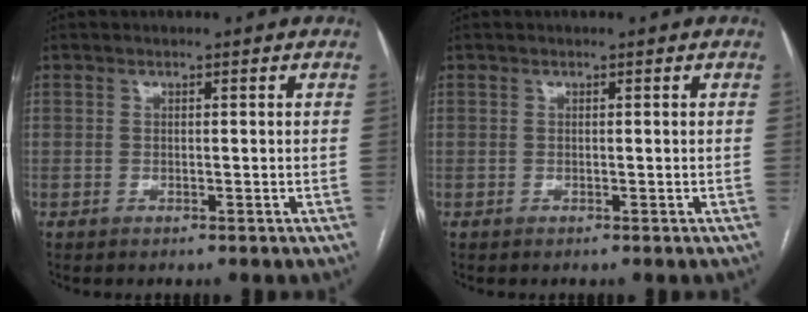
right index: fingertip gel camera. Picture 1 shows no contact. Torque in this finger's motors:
{"motor_torque": [0.00, 0.00, 0.00, 0.00]}